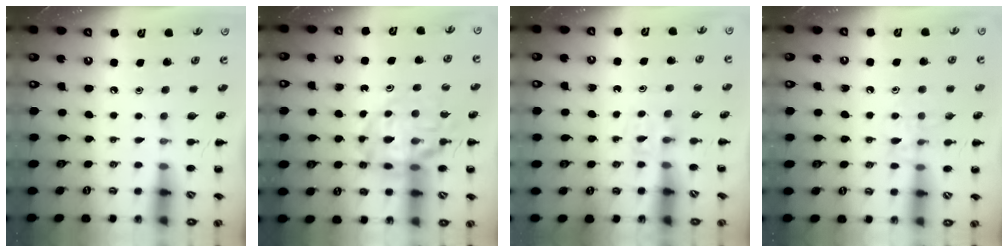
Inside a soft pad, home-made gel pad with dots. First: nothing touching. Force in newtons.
{"total": 17.0, "press": 16.6, "slide": 4.0}
{"total": 2.8, "press": 2.5, "slide": 1.1}
{"total": 8.9, "press": 8.8, "slide": 1.1}